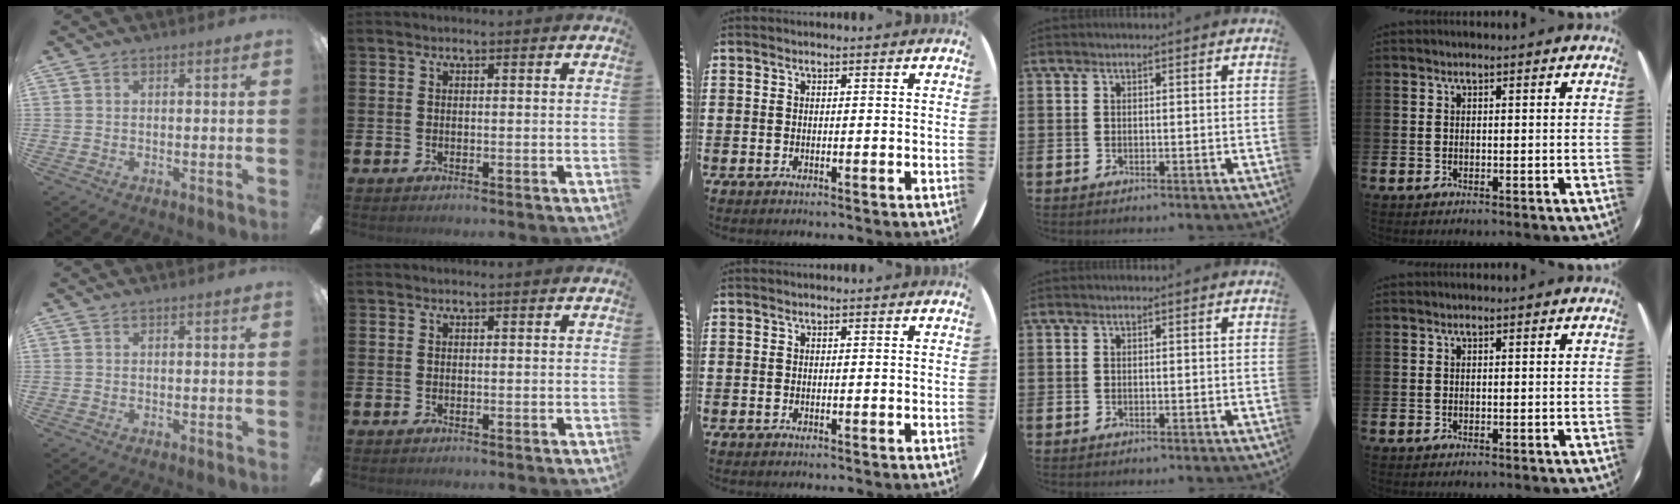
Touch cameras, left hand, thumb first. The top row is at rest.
{}